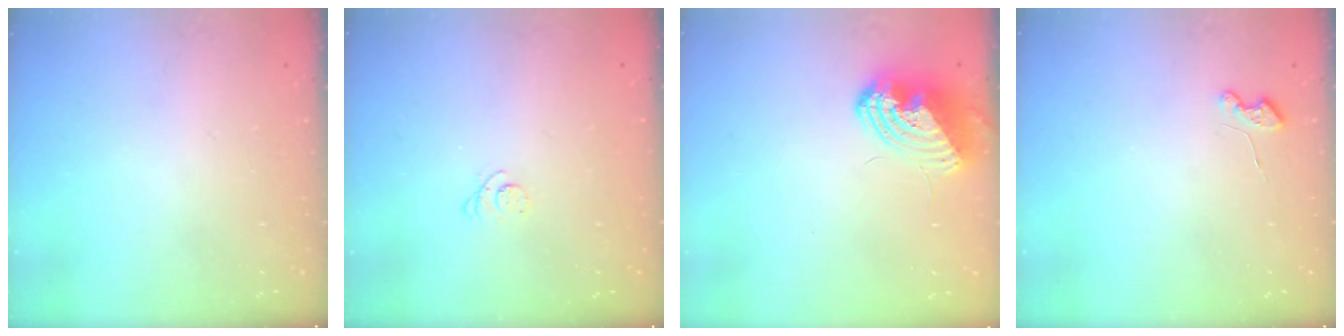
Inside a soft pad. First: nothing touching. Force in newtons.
{"total": 2.4, "press": 2.3, "slide": 0.3}
{"total": 10.5, "press": 10.5, "slide": 1.0}
{"total": 3.6, "press": 3.6, "slide": 0.6}